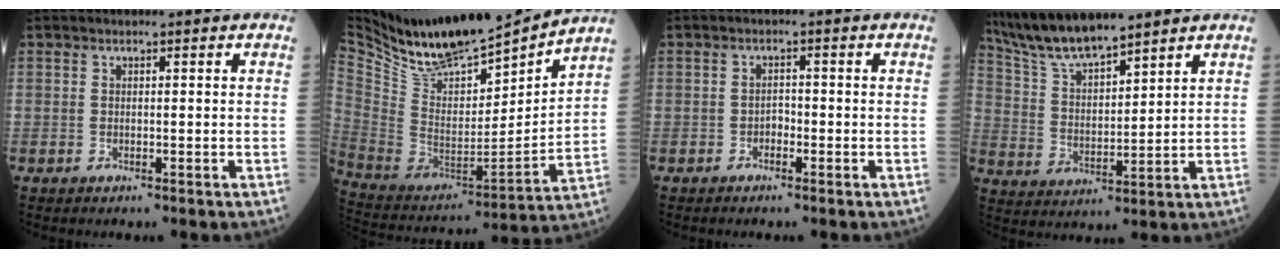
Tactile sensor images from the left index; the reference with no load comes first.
{"total": 18.9, "force": [17.1, 2.8, 7.6], "torque": [-0.157, -0.036, 0.302]}
{"total": 1.5, "force": [-1.1, 0.7, 0.6], "torque": [-0.005, 0.000, -0.022]}
{"total": 10.4, "force": [9.3, 1.2, 4.6], "torque": [-0.102, 0.007, 0.183]}